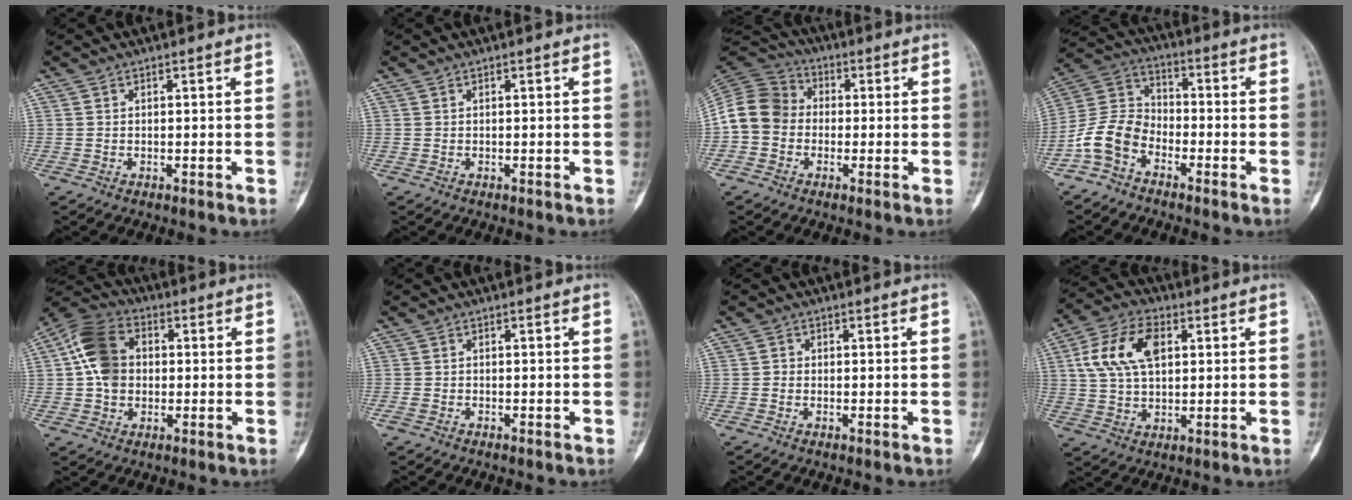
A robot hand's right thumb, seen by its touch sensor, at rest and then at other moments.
{"total": 0.0}
{"total": 10.9, "force": [-1.0, 9.3, 5.5], "torque": [-0.094, 0.033, -0.033]}
{"total": 9.2, "force": [-5.0, 6.1, 4.7], "torque": [-0.093, 0.046, -0.115]}
{"total": 10.6, "force": [0.7, 8.1, 6.8], "torque": [-0.116, 0.023, 0.001]}
{"total": 1.0, "force": [-0.6, 0.7, 0.5], "torque": [-0.019, -0.001, -0.014]}
{"total": 0.8, "force": [-0.3, 0.8, 0.1], "torque": [0.007, 0.003, -0.010]}
{"total": 12.0, "force": [3.2, 7.2, 9.1], "torque": [-0.171, 0.011, 0.055]}